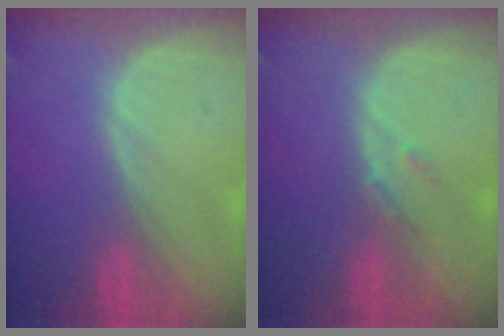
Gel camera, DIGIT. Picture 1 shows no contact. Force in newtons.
{"total": 1.5, "press": 1.3, "slide": 0.7}